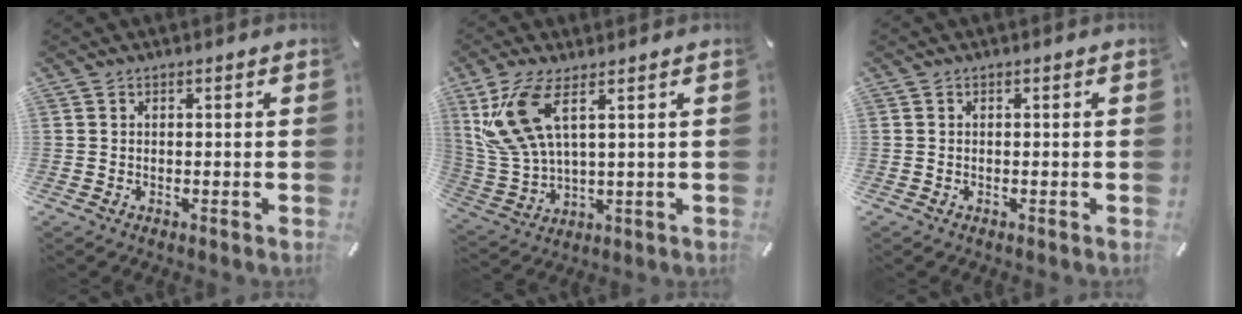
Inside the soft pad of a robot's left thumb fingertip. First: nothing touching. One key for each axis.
{"total": 12.3, "fx": 5.9, "fy": 5.0, "fz": 9.5, "tx": -0.228, "ty": -0.016, "tz": 0.108}
{"total": 0.0}